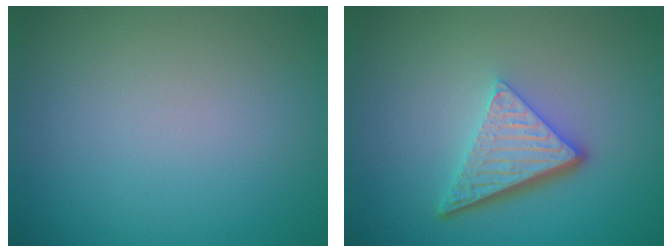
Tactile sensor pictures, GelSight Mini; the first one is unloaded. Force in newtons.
{"total": 5.1, "press": 3.6, "slide": 3.7}